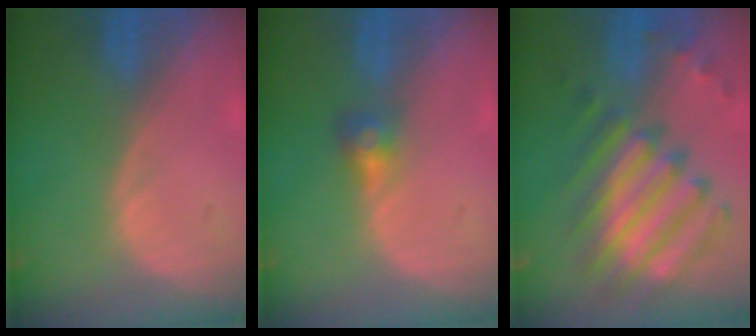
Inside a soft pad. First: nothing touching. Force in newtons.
{"total": 2.8, "press": 2.7, "slide": 0.9}
{"total": 11.3, "press": 10.6, "slide": 3.9}